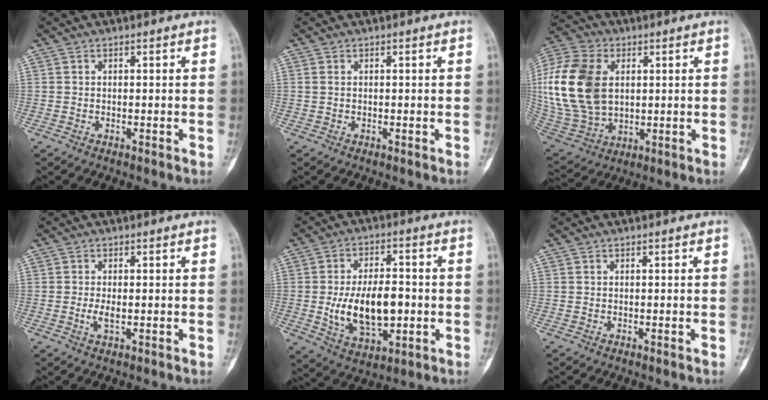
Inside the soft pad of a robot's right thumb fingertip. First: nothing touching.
{"total": 0.8, "force": [0.2, 0.6, 0.5], "torque": [-0.014, 0.002, 0.006]}
{"total": 22.5, "force": [3.4, 15.3, 16.1], "torque": [-0.354, -0.009, 0.074]}
{"total": 2.1, "force": [-0.3, 0.8, 1.9], "torque": [-0.044, -0.004, -0.005]}
{"total": 14.3, "force": [-1.6, 8.0, 11.8], "torque": [-0.183, 0.005, -0.016]}
{"total": 0.0}